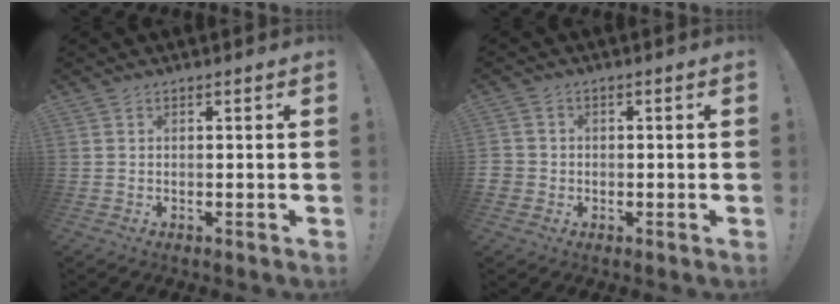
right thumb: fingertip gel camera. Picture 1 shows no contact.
{"total": 3.3, "force": [-0.3, 3.2, 0.8], "torque": [-0.007, 0.009, -0.006]}